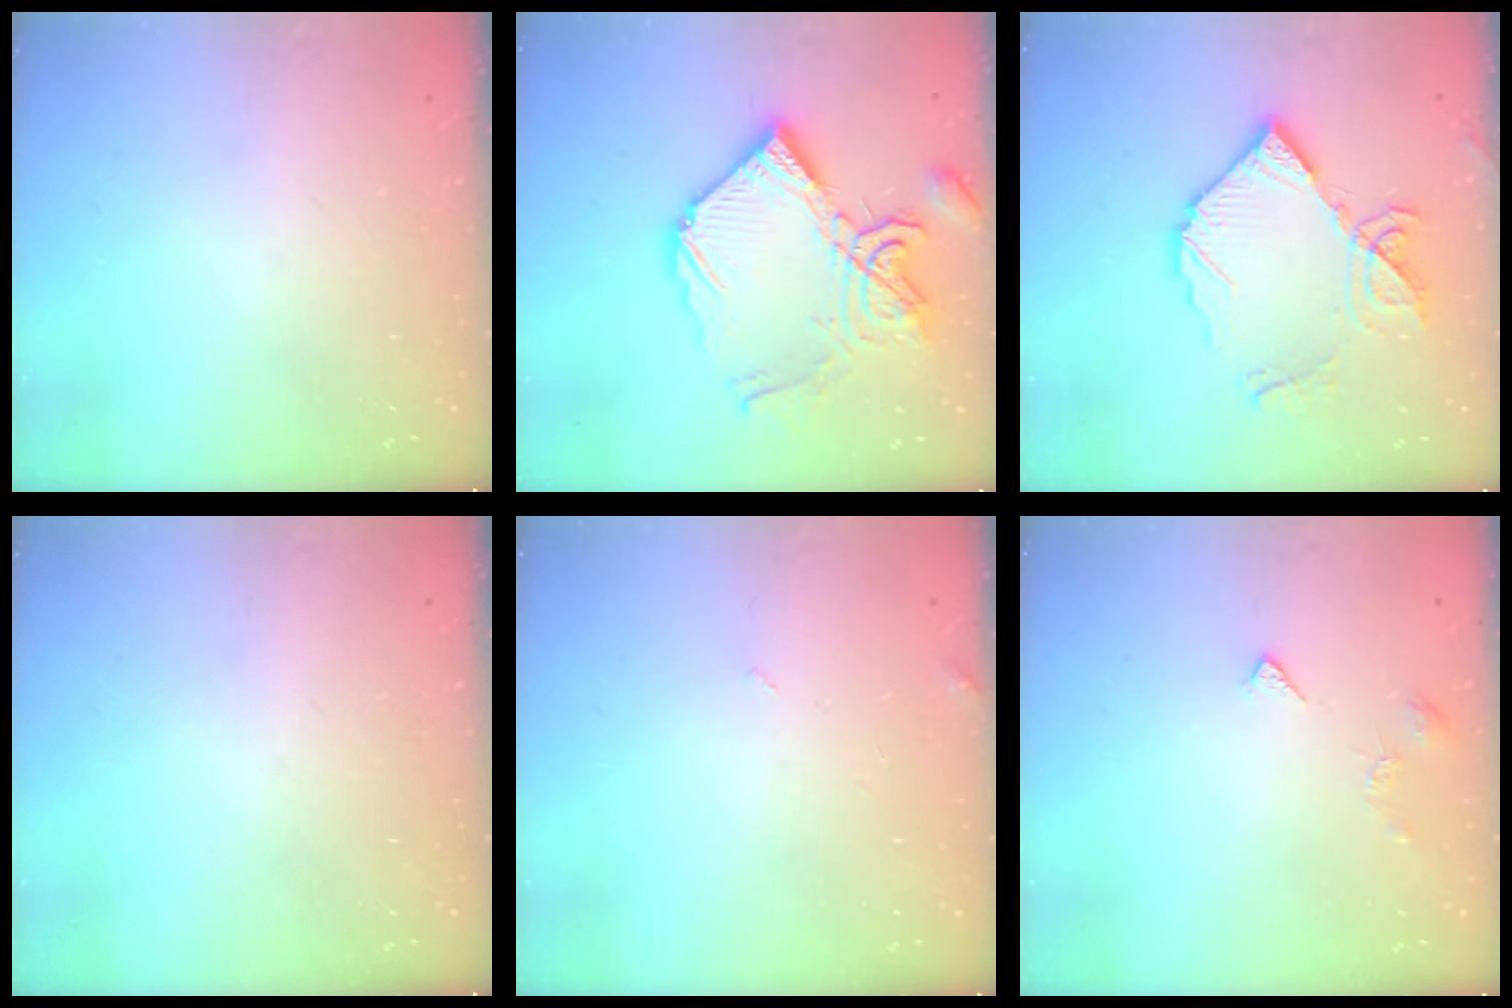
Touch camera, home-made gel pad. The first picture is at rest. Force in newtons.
{"total": 19.0, "press": 18.9, "slide": 1.5}
{"total": 13.1, "press": 13.0, "slide": 1.4}
{"total": 0.0}
{"total": 3.2, "press": 3.2, "slide": 0.4}
{"total": 2.1, "press": 2.0, "slide": 0.4}